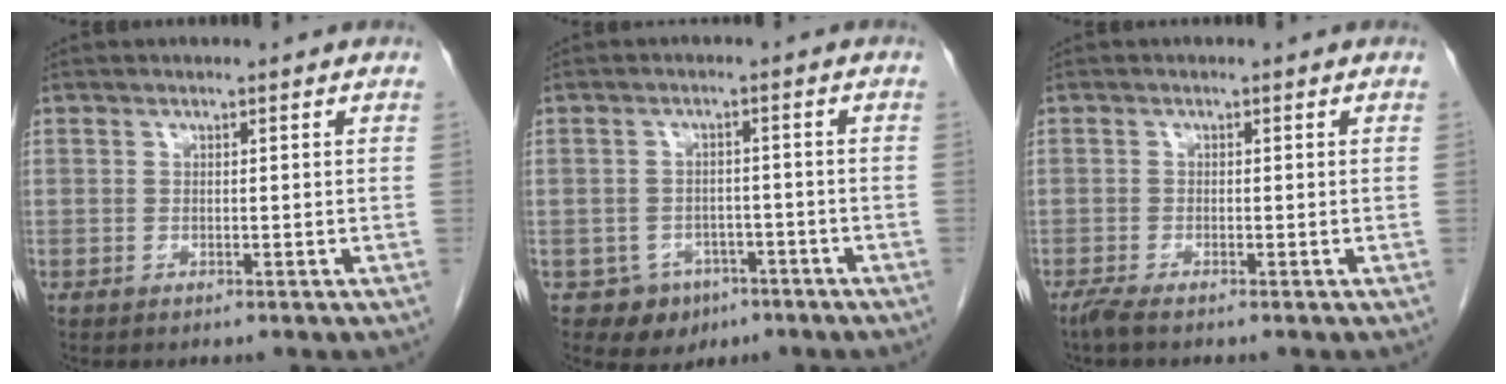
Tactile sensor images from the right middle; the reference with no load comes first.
{"total": 5.1, "force": [-2.9, 4.1, 0.9], "torque": [-0.008, 0.012, -0.032]}
{"total": 1.9, "force": [-1.6, 0.0, 1.1], "torque": [-0.029, -0.008, -0.032]}